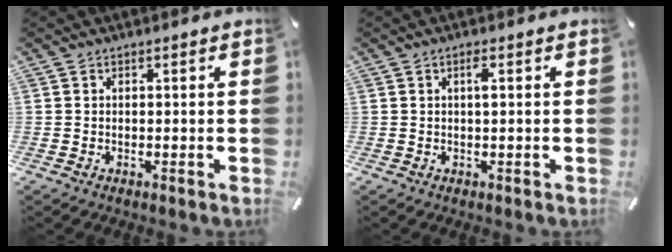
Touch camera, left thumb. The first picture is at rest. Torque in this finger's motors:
{"motor_torque": [0.33, 0.62, 0.37, -0.43, 0.00]}